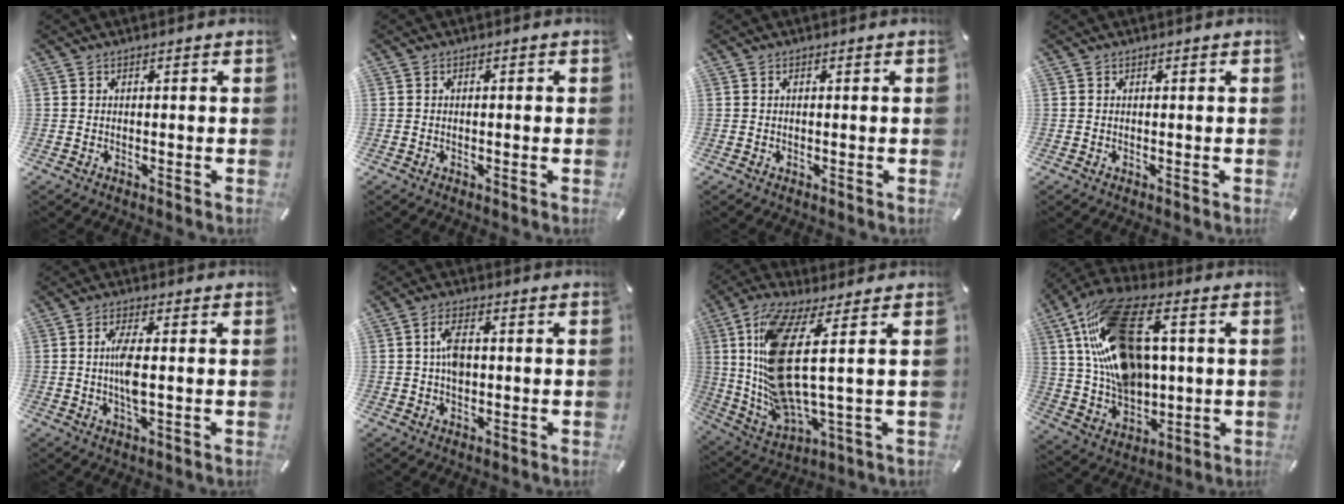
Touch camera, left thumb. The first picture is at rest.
{"total": 1.0, "force": [-0.2, 0.3, 0.9], "torque": [-0.016, 0.000, -0.004]}
{"total": 0.5, "force": [0.0, 0.2, 0.5], "torque": [-0.010, 0.001, 0.000]}
{"total": 0.0}
{"total": 6.2, "force": [0.2, 1.6, 6.0], "torque": [-0.133, -0.009, -0.005]}
{"total": 5.2, "force": [0.4, 3.0, 4.3], "torque": [-0.084, 0.002, 0.003]}
{"total": 19.2, "force": [4.5, 5.6, 17.8], "torque": [-0.376, -0.026, 0.068]}
{"total": 20.4, "force": [6.3, 12.9, 14.4], "torque": [-0.296, -0.016, 0.114]}